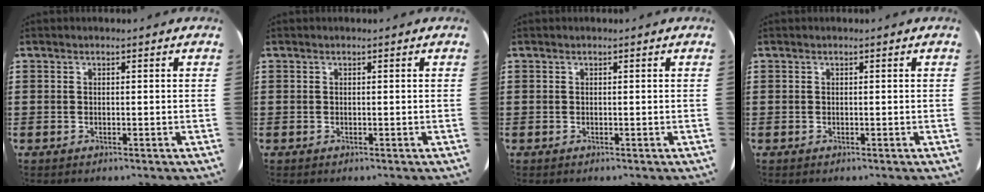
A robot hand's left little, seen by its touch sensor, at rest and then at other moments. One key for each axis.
{"total": 0.0}
{"total": 0.0}
{"total": 0.0}